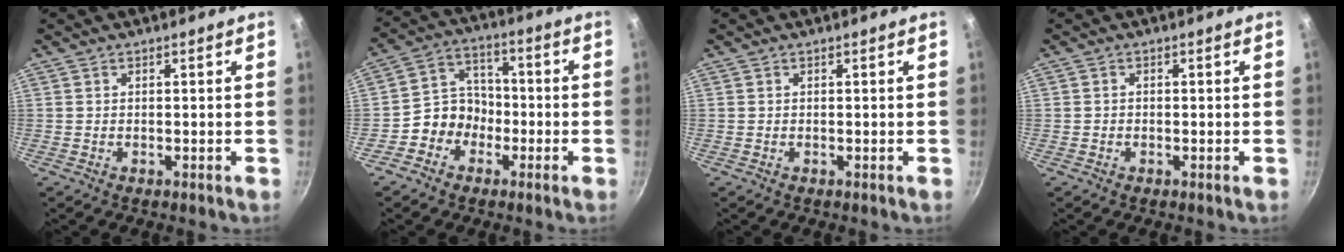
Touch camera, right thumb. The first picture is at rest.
{"total": 7.9, "force": [-3.2, 6.8, 2.6], "torque": [0.000, 0.049, -0.067]}
{"total": 0.0}
{"total": 0.5, "force": [-0.2, 0.5, 0.2], "torque": [-0.004, 0.003, -0.005]}